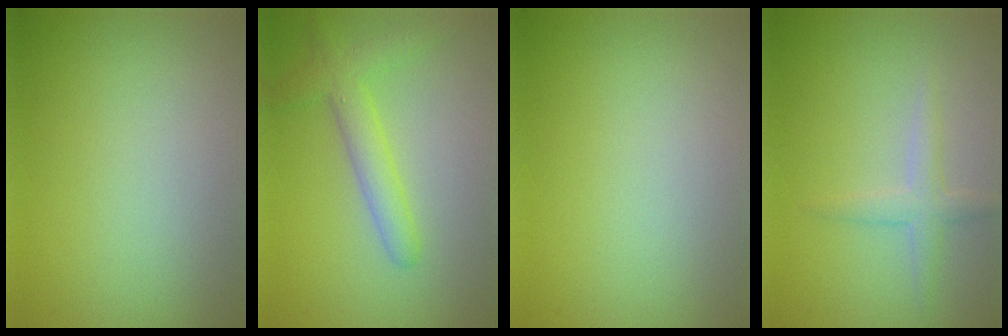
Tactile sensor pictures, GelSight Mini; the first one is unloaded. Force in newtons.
{"total": 3.3, "press": 3.3, "slide": 0.0}
{"total": 0.0}
{"total": 1.9, "press": 1.9, "slide": 0.1}